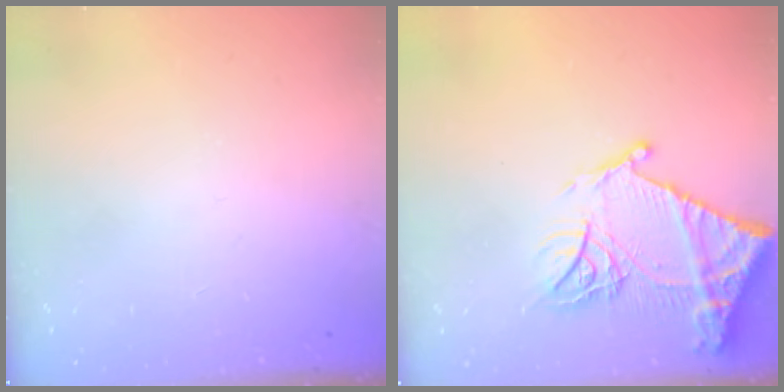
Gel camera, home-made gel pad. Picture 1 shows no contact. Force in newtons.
{"total": 16.9, "press": 16.8, "slide": 1.5}